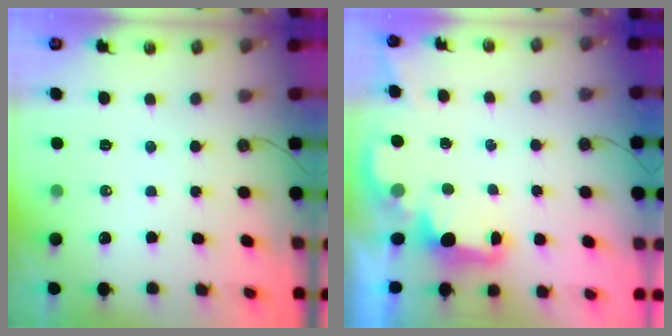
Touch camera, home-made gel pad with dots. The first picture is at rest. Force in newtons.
{"total": 2.2, "press": 2.0, "slide": 0.8}